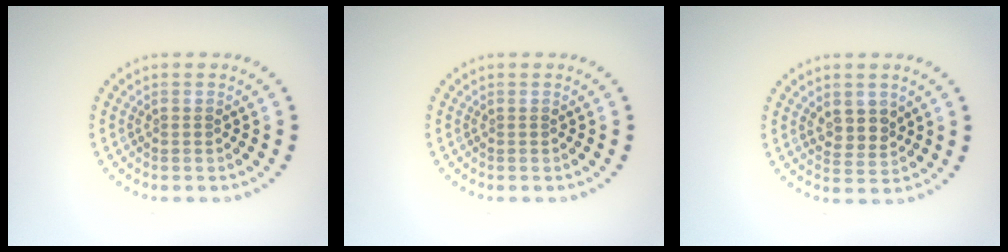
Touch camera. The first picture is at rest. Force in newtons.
{"total": 0.0}
{"total": 2.6, "press": 2.4, "slide": 1.0}